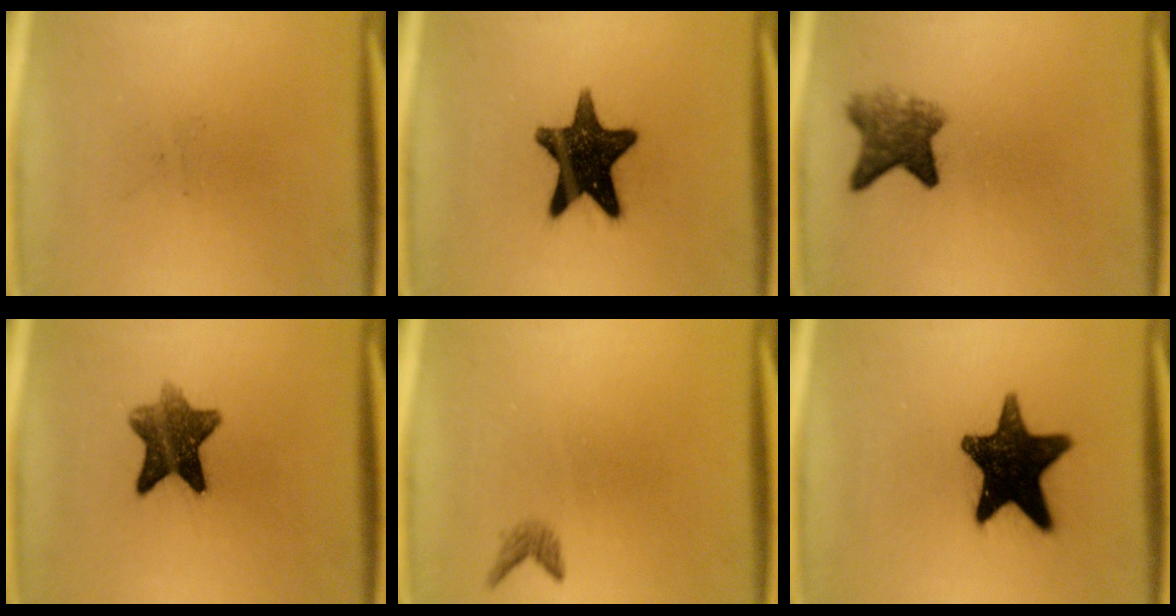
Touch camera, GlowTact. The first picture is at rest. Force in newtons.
{"total": 15.4}
{"total": 5.7}
{"total": 8.5}
{"total": 1.1}
{"total": 16.8}